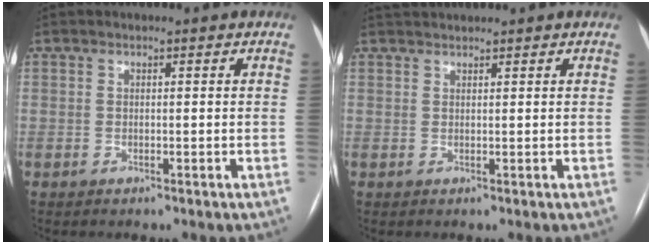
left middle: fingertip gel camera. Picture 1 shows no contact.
{"total": 2.3, "force": [2.3, -0.1, 0.4], "torque": [-0.005, 0.026, 0.044]}